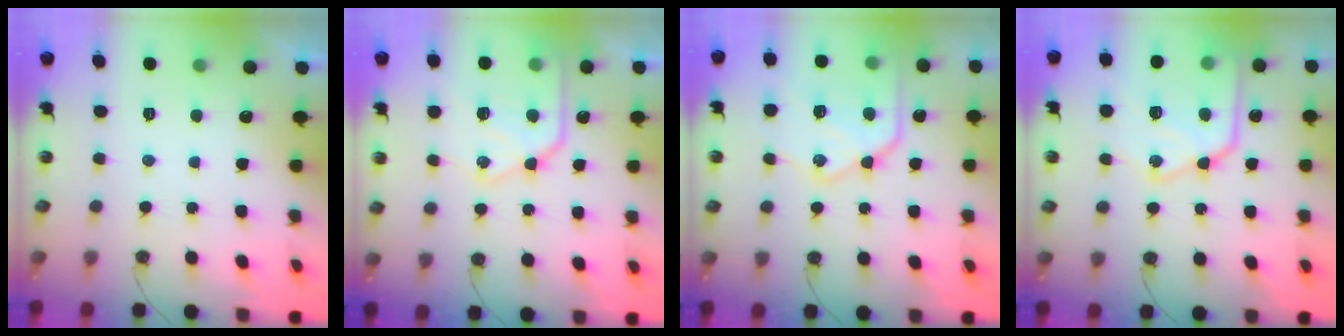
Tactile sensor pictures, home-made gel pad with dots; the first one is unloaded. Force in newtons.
{"total": 18.0, "press": 17.9, "slide": 1.9}
{"total": 19.2, "press": 19.1, "slide": 1.5}
{"total": 19.9, "press": 19.8, "slide": 2.0}